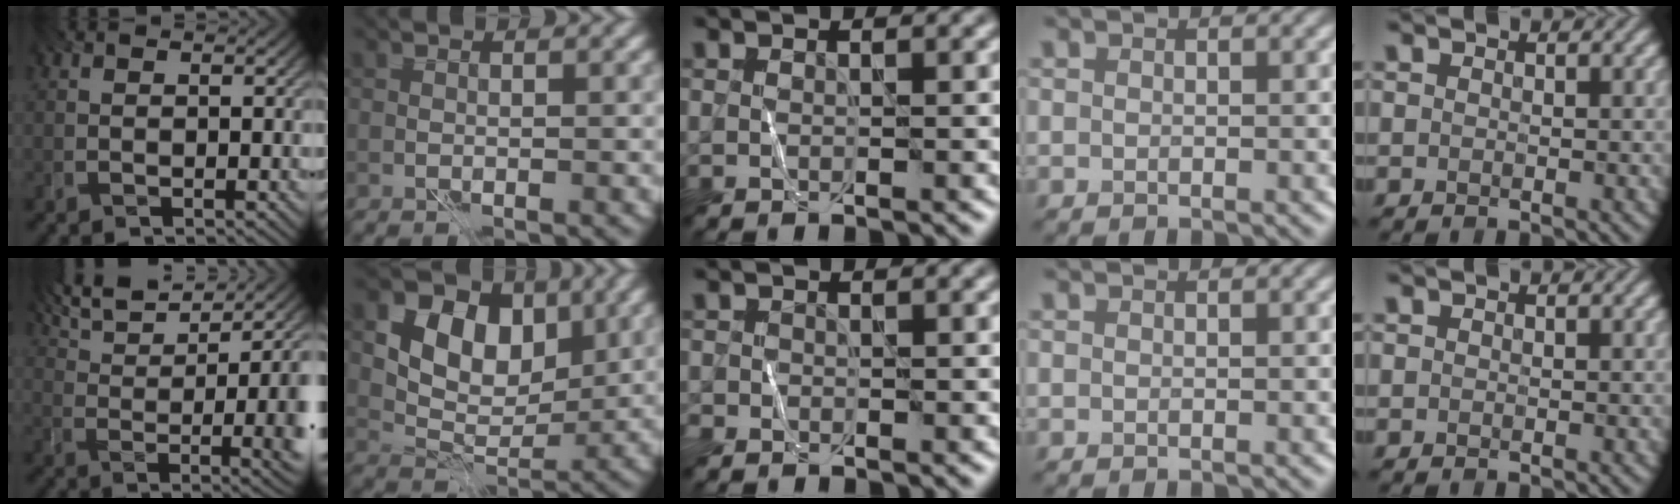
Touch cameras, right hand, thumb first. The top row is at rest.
{"thumb": {"total": 10.2, "force": [5.6, 2.8, 8.0], "torque": [-0.150, 0.021, 0.107]}, "index": {"total": 9.2, "force": [3.9, 6.4, 5.3], "torque": [-0.089, 0.004, 0.061]}, "middle": {"total": 0.9, "force": [-0.7, 0.6, 0.1], "torque": [-0.001, -0.001, -0.016]}}